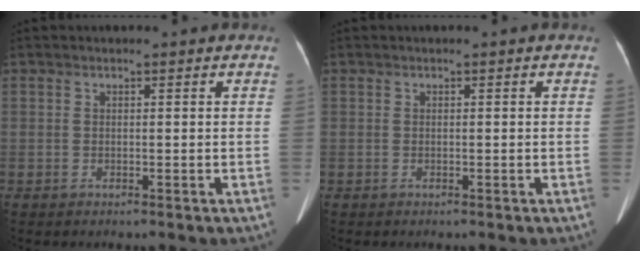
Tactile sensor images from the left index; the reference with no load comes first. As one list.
[{"total": 0.0}]